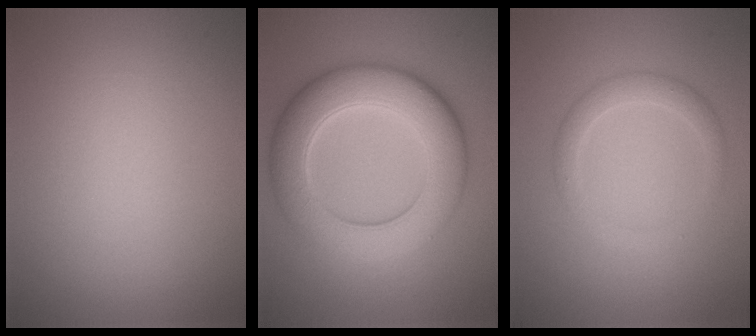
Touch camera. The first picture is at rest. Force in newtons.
{"total": 8.8, "press": 8.8, "slide": 0.2}
{"total": 2.0, "press": 2.0, "slide": 0.1}